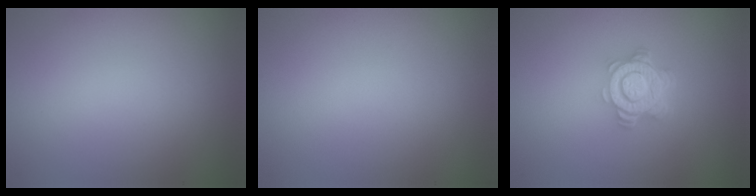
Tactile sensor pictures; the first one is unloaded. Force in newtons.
{"total": 0.0}
{"total": 4.8, "press": 3.7, "slide": 3.1}